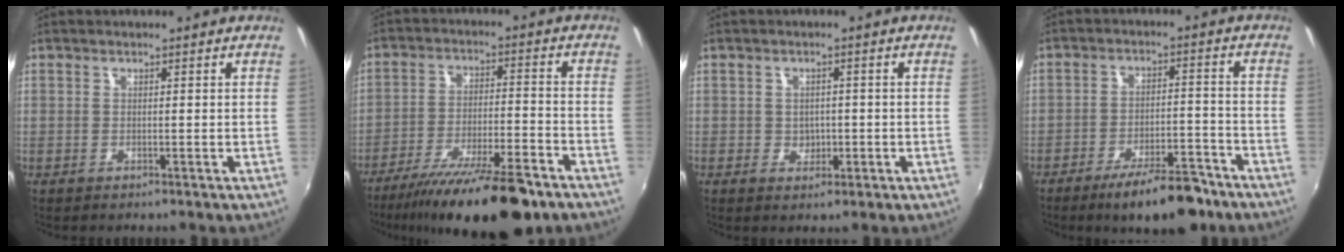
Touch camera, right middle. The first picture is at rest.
{"total": 19.2, "force": [-14.8, 3.6, 11.7], "torque": [-0.213, -0.036, -0.232]}
{"total": 3.2, "force": [-0.6, 2.9, 1.2], "torque": [-0.019, 0.003, -0.006]}
{"total": 11.7, "force": [-8.9, 3.2, 6.9], "torque": [-0.118, 0.001, -0.129]}